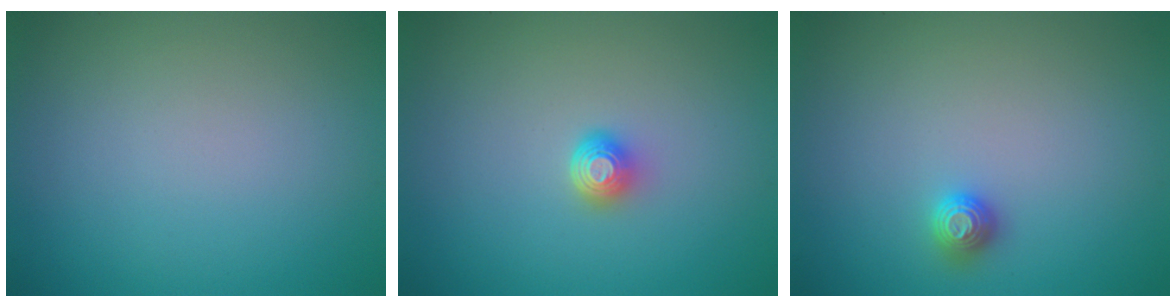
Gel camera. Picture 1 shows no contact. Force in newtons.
{"total": 1.6, "press": 1.2, "slide": 1.0}
{"total": 1.1, "press": 1.1, "slide": 0.2}